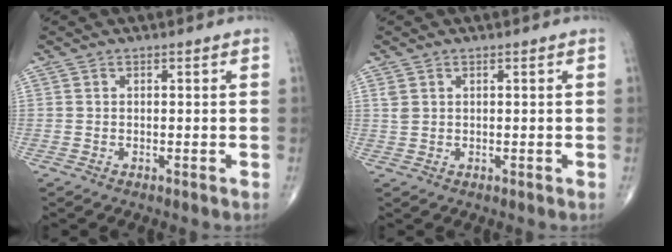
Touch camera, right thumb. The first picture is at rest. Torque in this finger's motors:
{"motor_torque": [-0.10, -0.08, 0.27, 0.13, 0.00]}